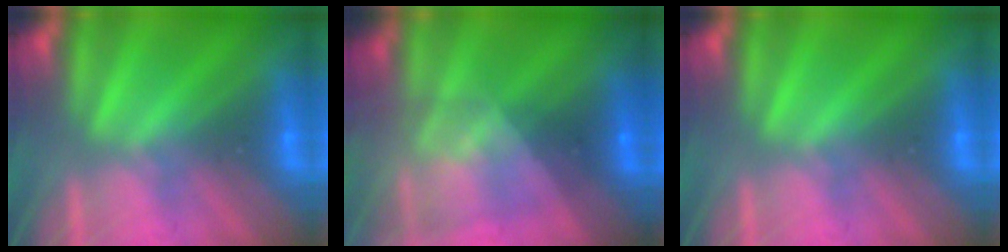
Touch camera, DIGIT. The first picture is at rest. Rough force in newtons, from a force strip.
{"total": 7.3}
{"total": 0.0}